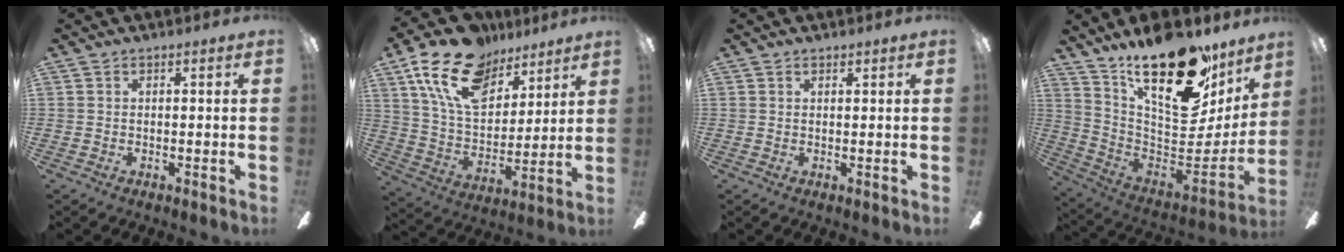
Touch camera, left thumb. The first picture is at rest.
{"total": 20.5, "force": [12.7, 11.5, 11.3], "torque": [-0.205, -0.050, 0.229]}
{"total": 0.8, "force": [0.7, 0.4, 0.1], "torque": [-0.002, 0.002, 0.013]}
{"total": 28.4, "force": [17.5, 12.6, 18.6], "torque": [-0.253, -0.122, 0.308]}